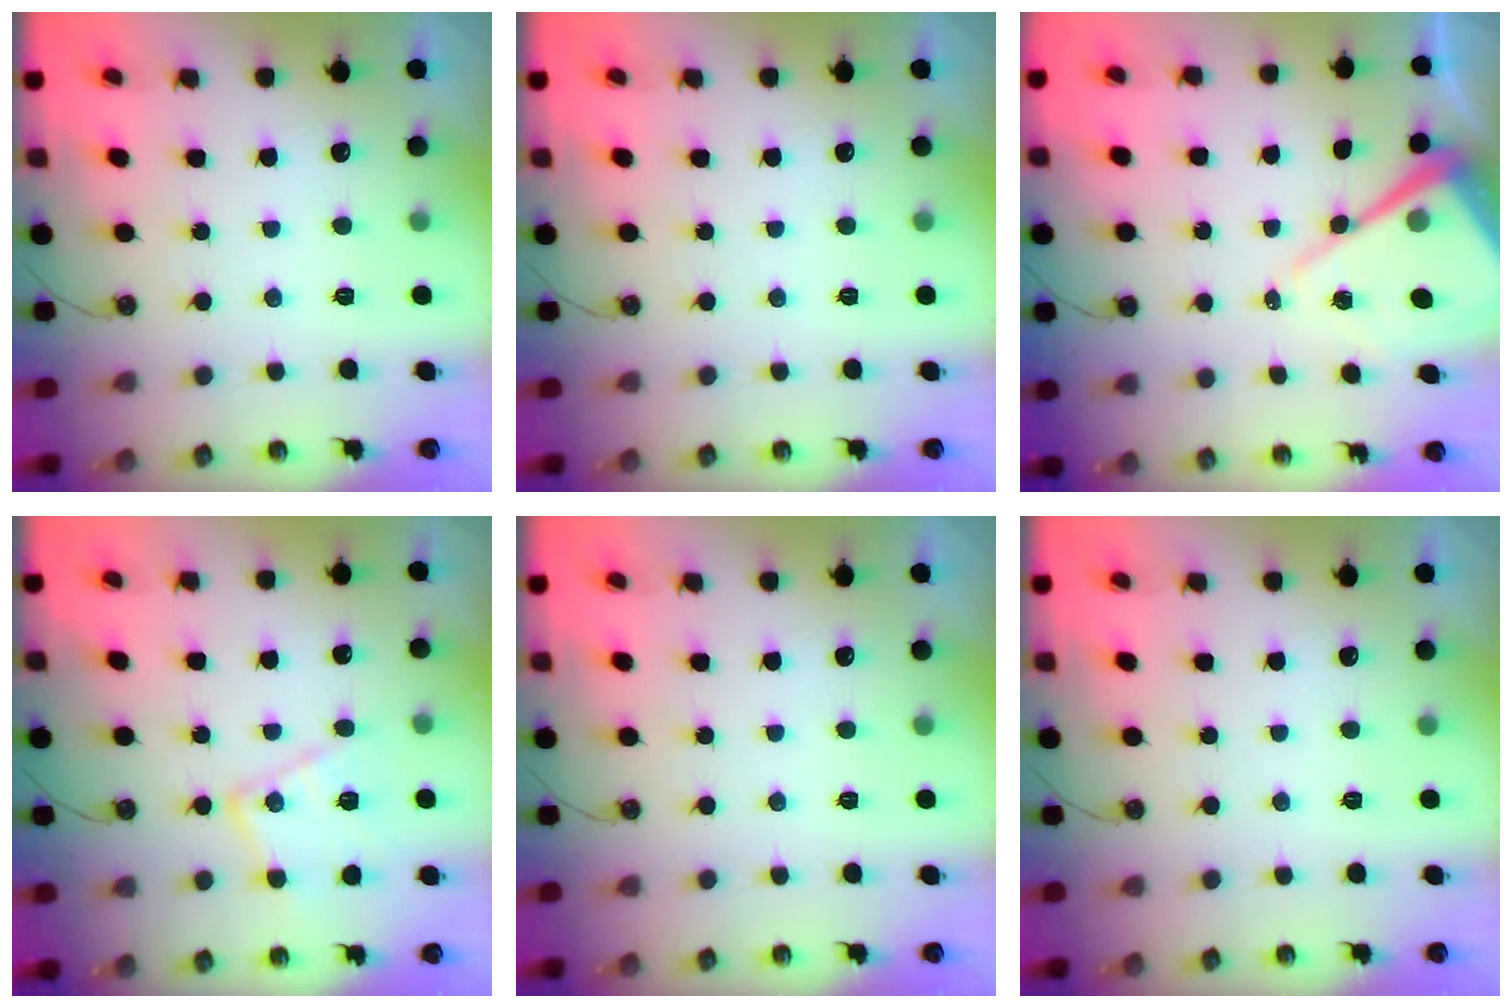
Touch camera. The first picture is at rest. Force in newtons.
{"total": 0.0}
{"total": 13.1, "press": 13.1, "slide": 1.1}
{"total": 13.6, "press": 13.5, "slide": 1.4}
{"total": 0.0}
{"total": 0.0}